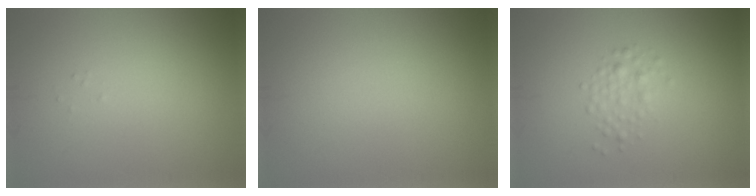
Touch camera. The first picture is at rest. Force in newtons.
{"total": 0.0}
{"total": 1.6, "press": 1.6, "slide": 0.0}